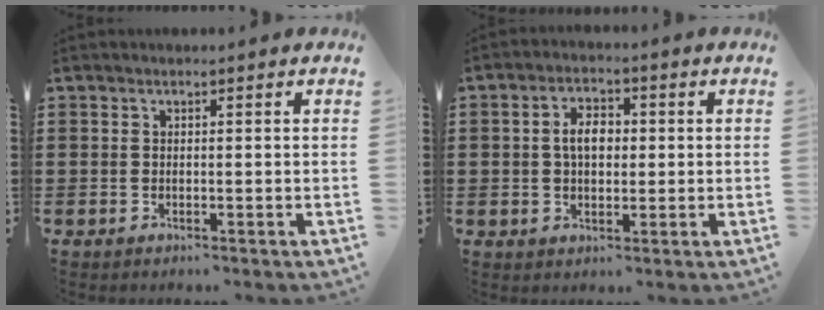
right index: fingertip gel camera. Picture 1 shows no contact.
{"total": 4.4, "force": [0.3, 2.5, 3.6], "torque": [-0.064, 0.009, 0.001]}